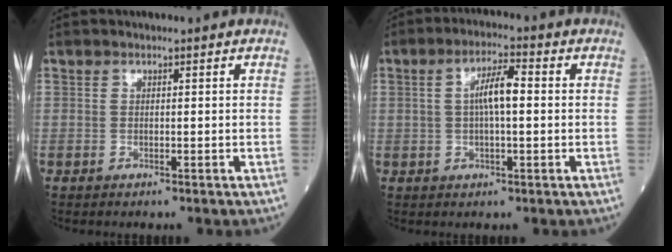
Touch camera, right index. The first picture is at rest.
{"total": 5.4, "force": [0.5, 1.1, 5.3], "torque": [-0.099, 0.014, 0.006]}